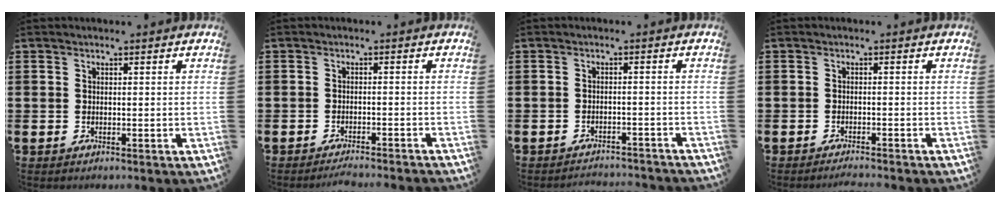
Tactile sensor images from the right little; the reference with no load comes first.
{"total": 1.6, "force": [-1.6, -0.2, 0.3], "torque": [-0.007, 0.003, -0.030]}
{"total": 1.9, "force": [-1.9, -0.1, -0.1], "torque": [-0.005, 0.005, -0.040]}
{"total": 1.0, "force": [-1.0, -0.2, 0.2], "torque": [-0.004, -0.001, -0.019]}